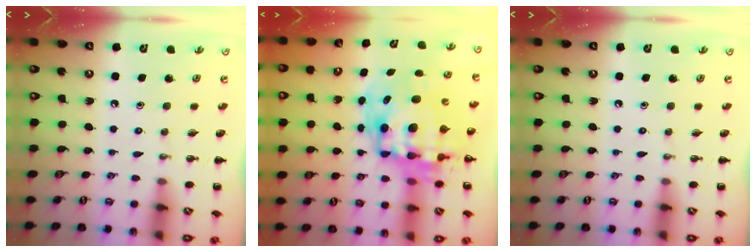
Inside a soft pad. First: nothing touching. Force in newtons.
{"total": 12.3, "press": 12.0, "slide": 2.9}
{"total": 0.0}